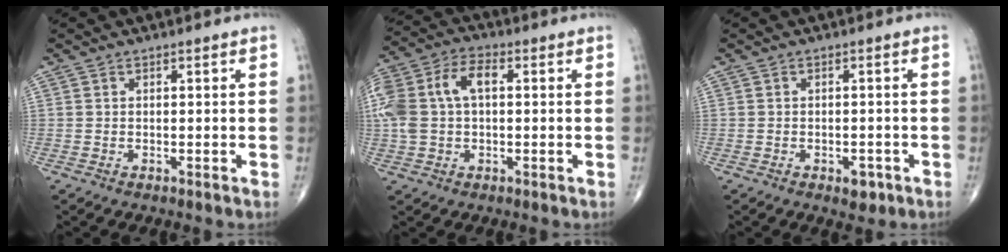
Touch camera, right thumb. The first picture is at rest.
{"total": 13.8, "force": [1.7, 8.4, 10.8], "torque": [-0.249, 0.034, 0.030]}
{"total": 2.8, "force": [-1.4, 1.7, 1.8], "torque": [-0.009, 0.005, -0.013]}